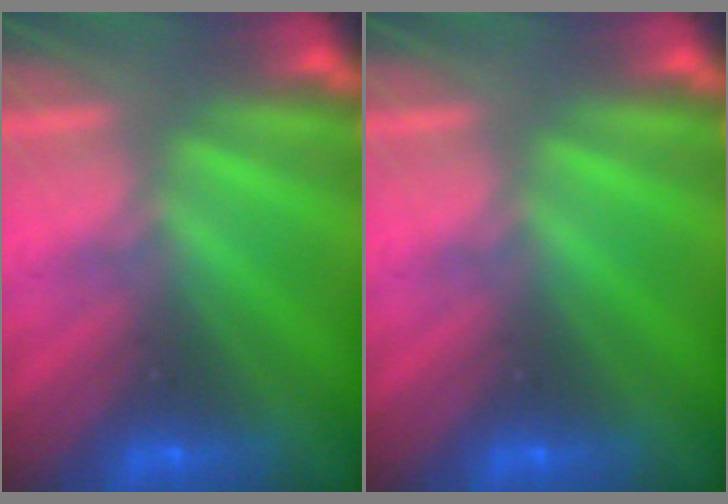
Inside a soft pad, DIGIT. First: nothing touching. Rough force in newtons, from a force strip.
{"total": 0.0}